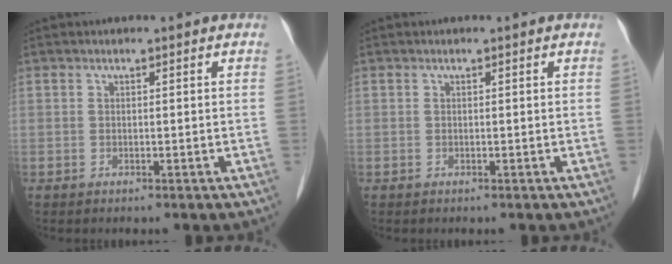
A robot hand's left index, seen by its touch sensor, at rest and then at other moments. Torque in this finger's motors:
{"motor_torque": [-0.21, -0.01, 0.01, -0.01]}